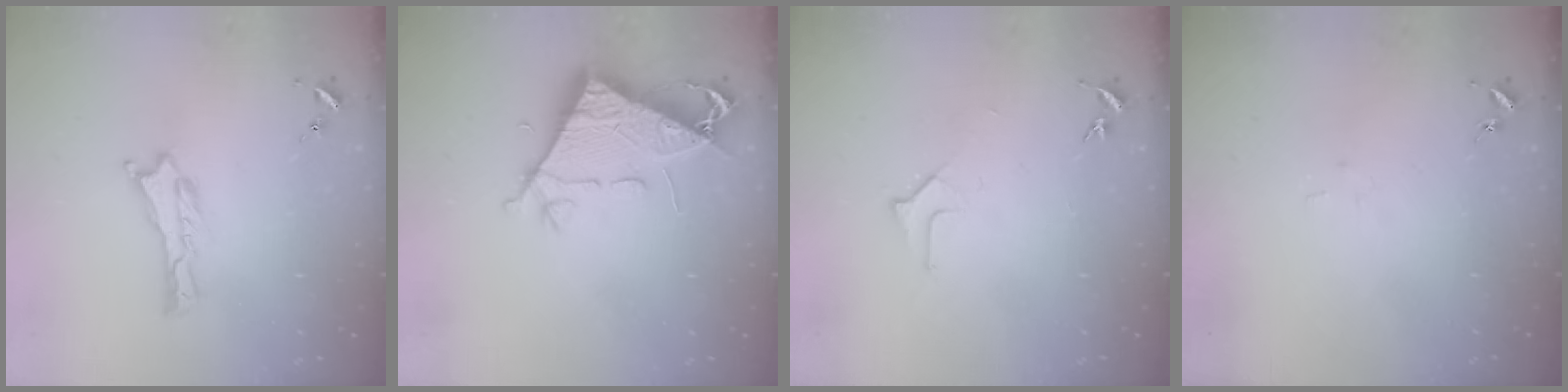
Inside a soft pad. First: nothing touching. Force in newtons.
{"total": 7.9, "press": 7.8, "slide": 0.9}
{"total": 1.6, "press": 1.6, "slide": 0.1}
{"total": 1.0, "press": 1.0, "slide": 0.1}